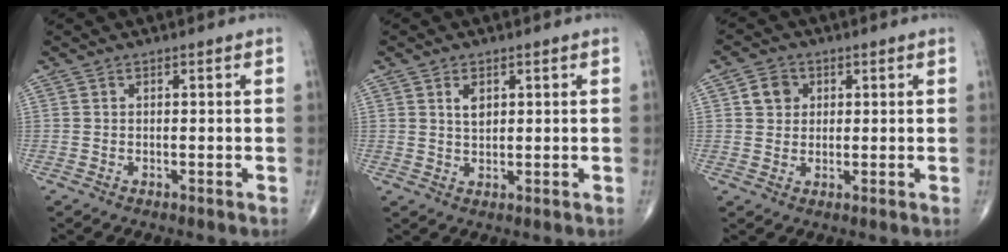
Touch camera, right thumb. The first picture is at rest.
{"total": 3.0, "force": [1.3, 1.8, 2.0], "torque": [-0.026, -0.009, 0.024]}
{"total": 4.3, "force": [1.2, 3.7, 1.7], "torque": [-0.009, -0.001, 0.018]}